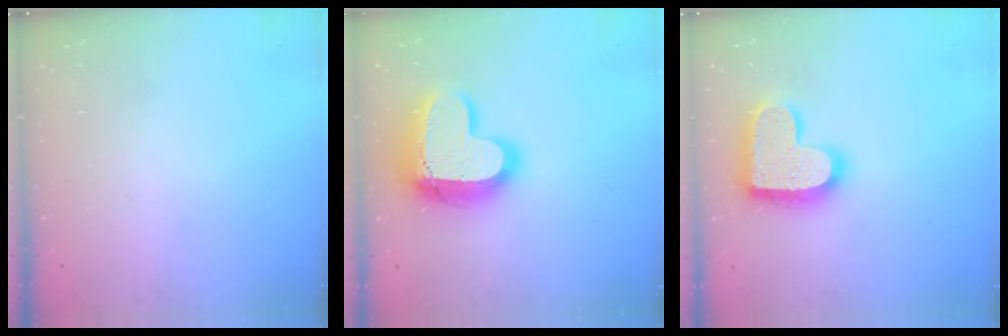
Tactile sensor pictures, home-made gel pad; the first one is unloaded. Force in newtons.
{"total": 23.1, "press": 23.0, "slide": 1.7}
{"total": 19.3, "press": 19.3, "slide": 1.3}